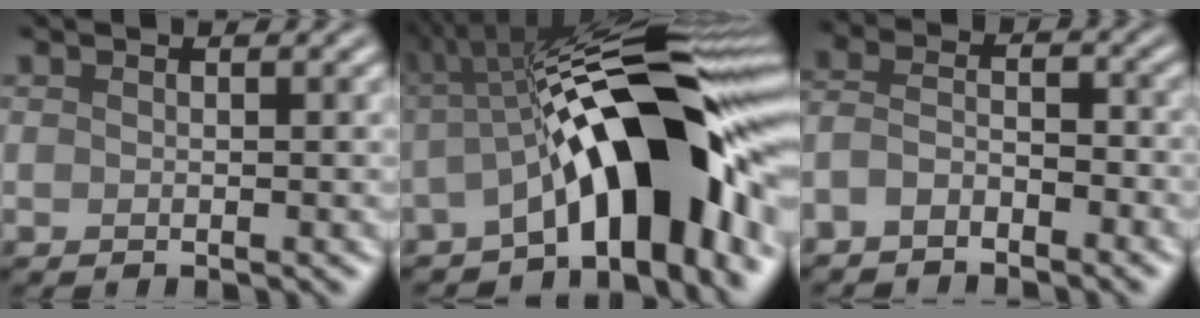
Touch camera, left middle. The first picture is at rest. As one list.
[{"total": 12.4, "force": [-3.1, 3.5, 11.5], "torque": [-0.168, 0.018, -0.033]}, {"total": 3.5, "force": [-3.5, -0.2, 0.0], "torque": [-0.031, -0.009, -0.042]}]